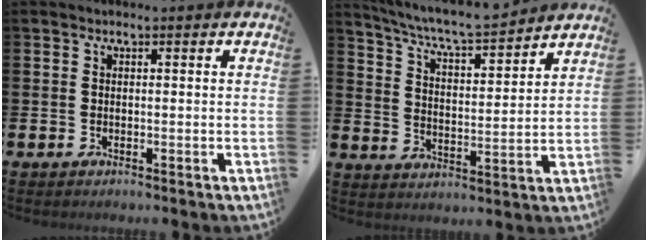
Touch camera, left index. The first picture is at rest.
{"total": 7.2, "force": [6.9, 0.1, 2.0], "torque": [-0.067, -0.051, 0.119]}